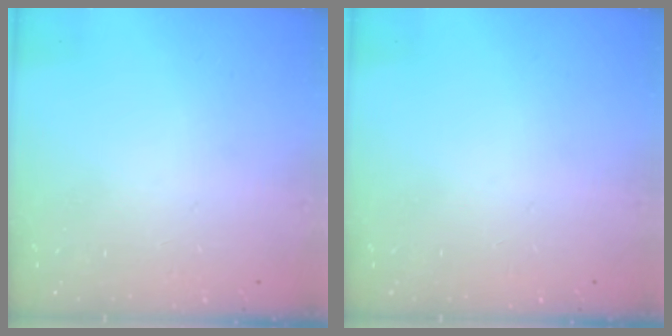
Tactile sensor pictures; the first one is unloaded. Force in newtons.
{"total": 0.0}